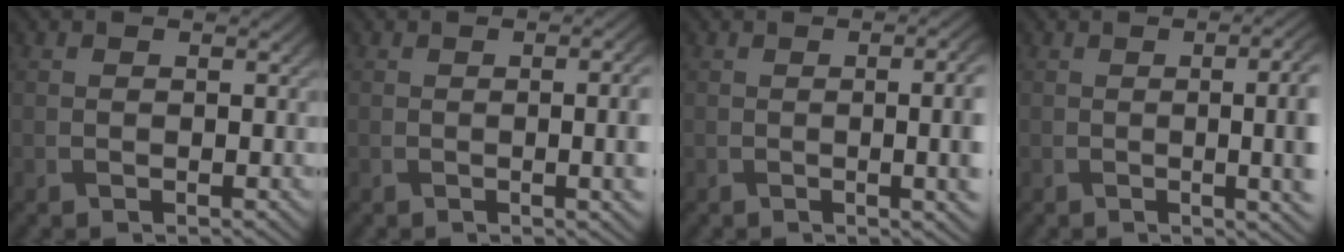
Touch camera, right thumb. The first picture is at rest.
{"total": 6.0, "force": [-0.4, 2.0, 5.7], "torque": [-0.067, -0.004, -0.001]}
{"total": 8.4, "force": [-0.3, 3.1, 7.8], "torque": [-0.075, 0.006, -0.007]}
{"total": 11.3, "force": [0.1, 4.6, 10.3], "torque": [-0.090, 0.019, -0.007]}